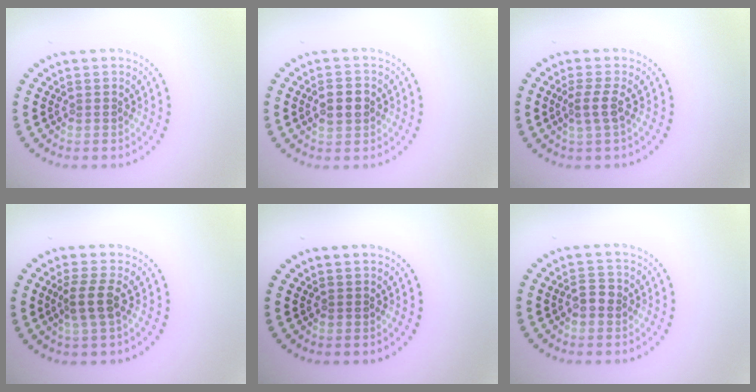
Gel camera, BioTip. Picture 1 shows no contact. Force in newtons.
{"total": 2.6, "press": 2.6, "slide": 0.1}
{"total": 2.0, "press": 1.5, "slide": 1.3}
{"total": 2.5, "press": 2.0, "slide": 1.5}
{"total": 0.0}
{"total": 1.5, "press": 1.5, "slide": 0.3}